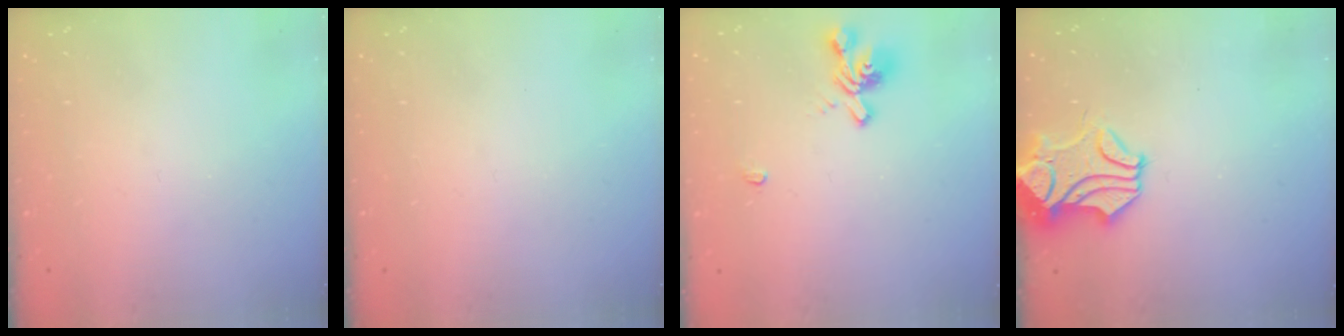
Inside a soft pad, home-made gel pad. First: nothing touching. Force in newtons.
{"total": 0.0}
{"total": 1.5, "press": 1.0, "slide": 1.1}
{"total": 1.4, "press": 0.6, "slide": 1.3}